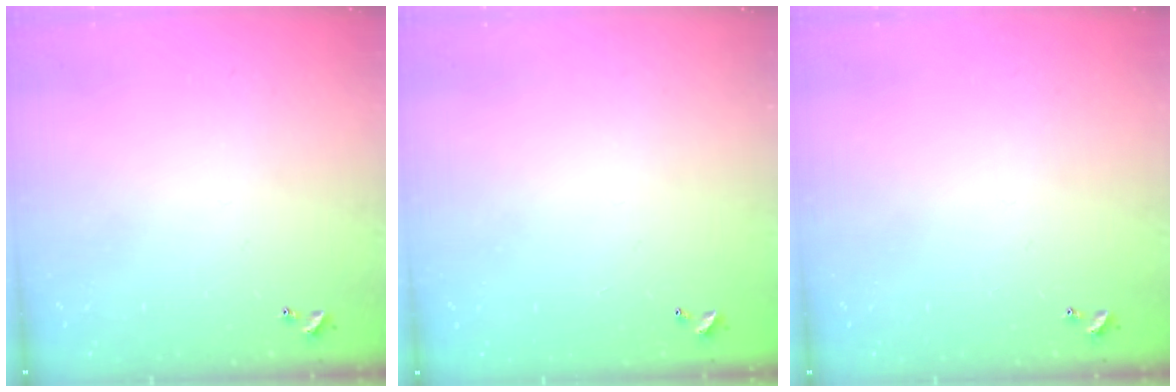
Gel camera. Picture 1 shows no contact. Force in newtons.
{"total": 2.9, "press": 2.9, "slide": 0.1}
{"total": 0.0}